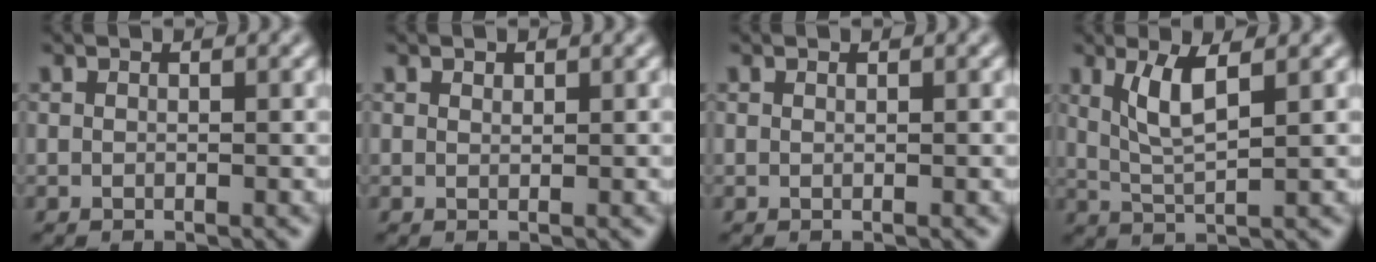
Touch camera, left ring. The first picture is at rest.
{"total": 0.5, "force": [0.4, 0.3, 0.1], "torque": [-0.001, -0.002, 0.009]}
{"total": 0.0}
{"total": 3.6, "force": [1.5, 0.8, 3.2], "torque": [-0.067, -0.005, 0.034]}